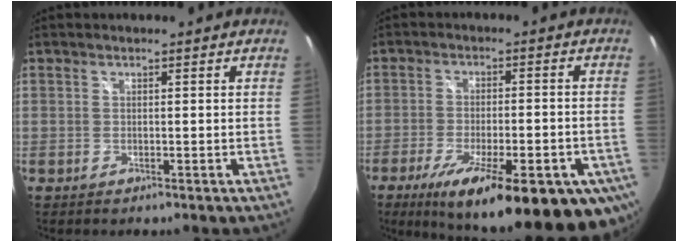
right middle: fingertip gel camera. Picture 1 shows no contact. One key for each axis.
{"total": 24.8, "fx": -14.9, "fy": 7.2, "fz": 18.5, "tx": -0.304, "ty": -0.062, "tz": -0.203}